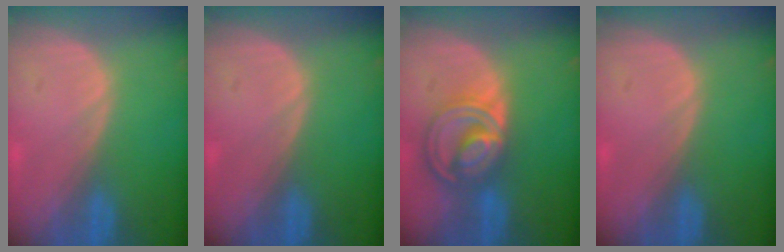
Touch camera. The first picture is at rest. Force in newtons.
{"total": 0.0}
{"total": 8.6, "press": 7.3, "slide": 4.6}
{"total": 0.5, "press": 0.0, "slide": 0.5}